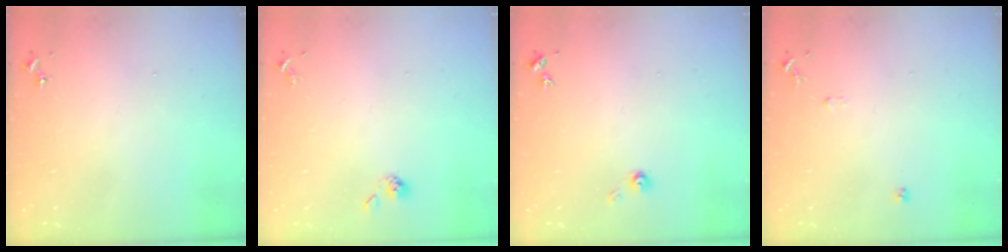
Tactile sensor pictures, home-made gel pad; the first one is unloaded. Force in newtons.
{"total": 3.6, "press": 3.4, "slide": 1.2}
{"total": 3.8, "press": 3.7, "slide": 0.2}
{"total": 5.6, "press": 5.5, "slide": 0.6}